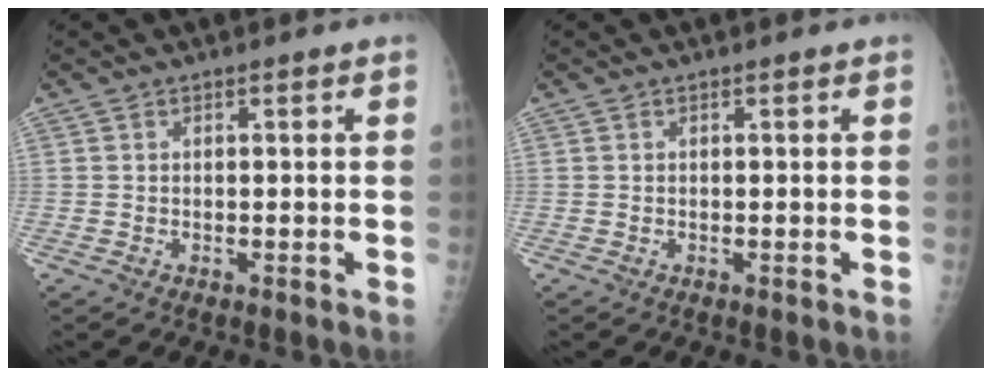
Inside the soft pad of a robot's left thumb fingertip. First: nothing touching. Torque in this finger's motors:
{"motor_torque": [0.00, 0.00, 0.00, -0.01, 0.00]}